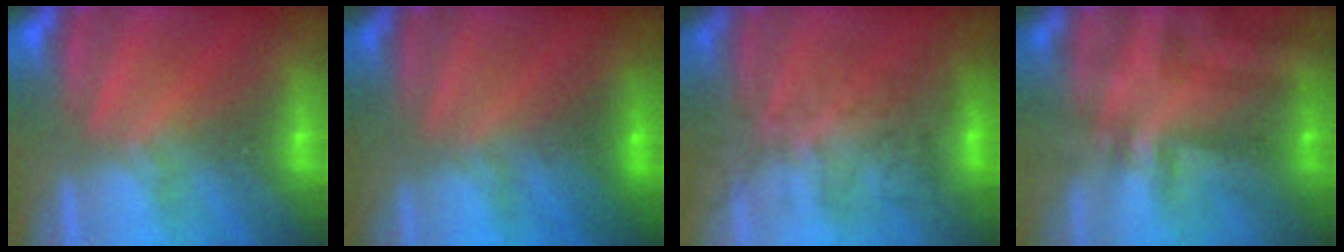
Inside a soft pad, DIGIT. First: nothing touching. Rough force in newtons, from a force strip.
{"total": 1.7}
{"total": 4.9}
{"total": 2.4}